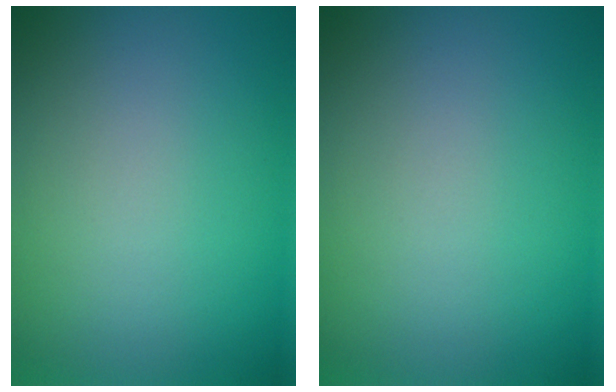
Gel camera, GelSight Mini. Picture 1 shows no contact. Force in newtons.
{"total": 0.0}